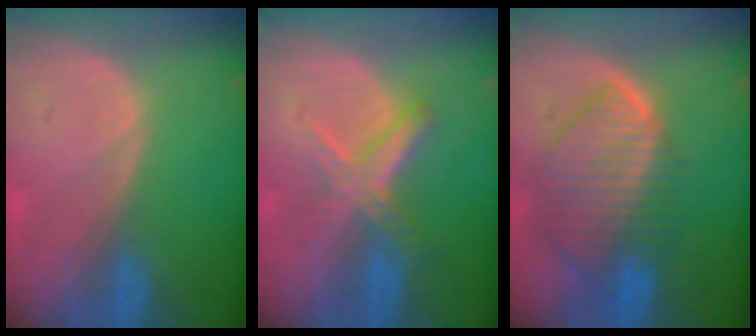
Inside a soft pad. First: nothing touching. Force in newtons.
{"total": 6.4, "press": 5.7, "slide": 3.0}
{"total": 10.1, "press": 8.8, "slide": 5.1}